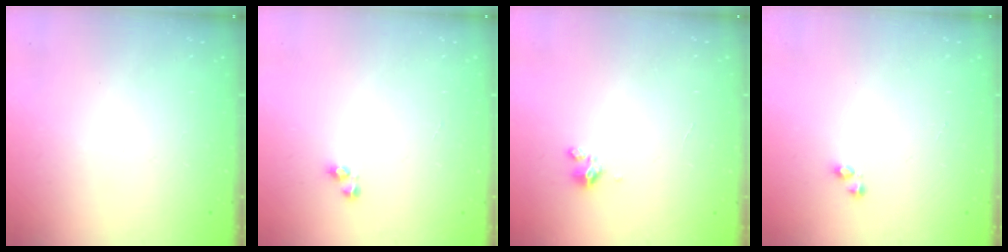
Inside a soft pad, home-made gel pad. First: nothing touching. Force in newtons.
{"total": 2.9, "press": 2.8, "slide": 0.3}
{"total": 1.2, "press": 1.2, "slide": 0.2}
{"total": 1.8, "press": 1.8, "slide": 0.2}